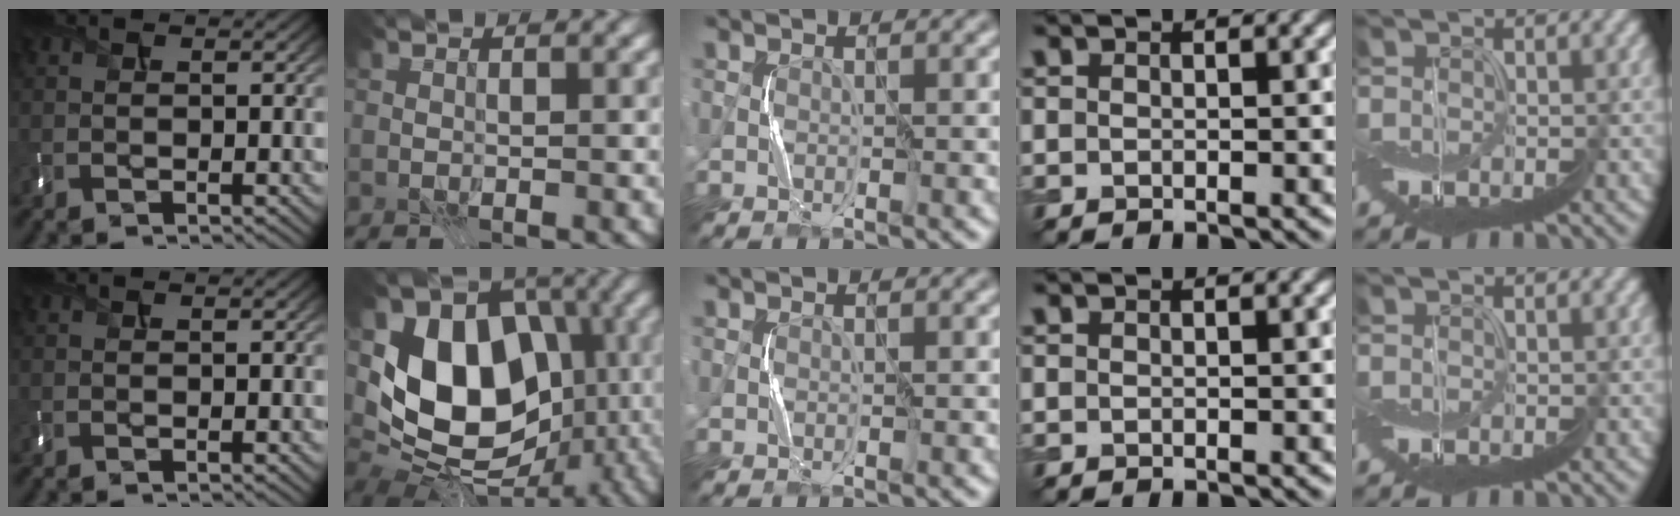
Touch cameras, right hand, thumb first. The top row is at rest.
{"index": {"total": 13.3, "force": [-0.6, 9.5, 9.2], "torque": [-0.137, -0.015, -0.023]}}